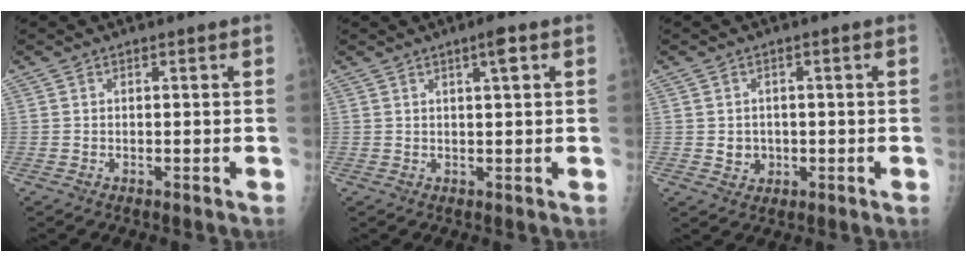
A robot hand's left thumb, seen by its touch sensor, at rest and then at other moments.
{"total": 2.7, "force": [1.3, 0.2, 2.4], "torque": [-0.038, -0.003, 0.020]}
{"total": 3.0, "force": [-0.3, 2.7, 1.1], "torque": [-0.004, 0.002, 0.003]}